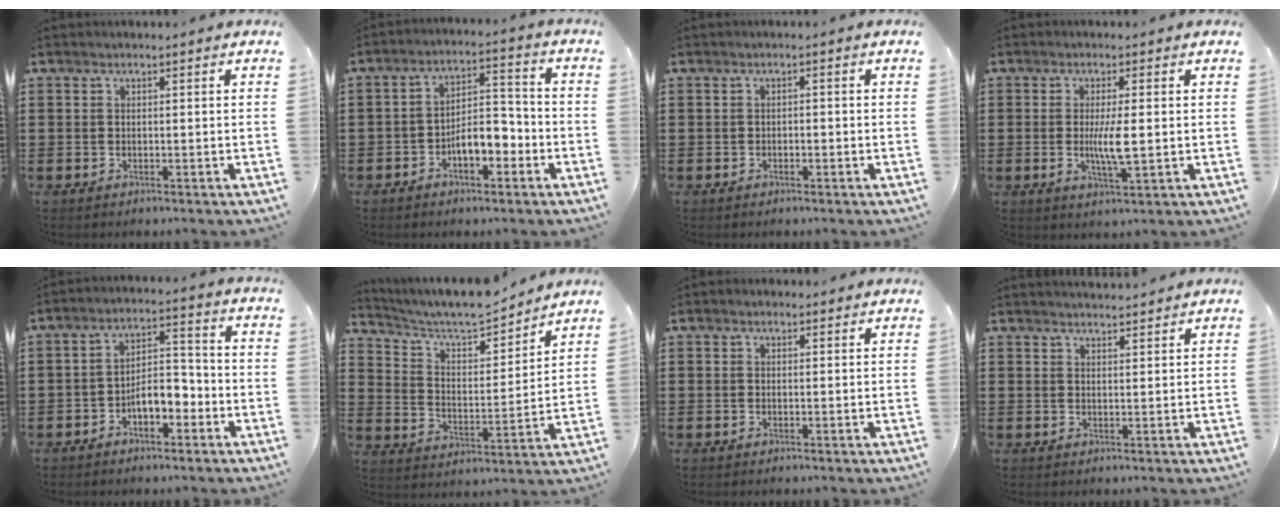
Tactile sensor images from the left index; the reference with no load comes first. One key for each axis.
{"total": 6.7, "fx": -3.4, "fy": 3.2, "fz": 4.8, "tx": -0.080, "ty": 0.013, "tz": -0.068}
{"total": 0.8, "fx": -0.7, "fy": 0.3, "fz": 0.3, "tx": -0.009, "ty": -0.002, "tz": -0.014}
{"total": 5.2, "fx": -0.1, "fy": 0.8, "fz": 5.1, "tx": -0.098, "ty": -0.004, "tz": -0.007}
{"total": 6.0, "fx": -3.2, "fy": 2.9, "fz": 4.2, "tx": -0.071, "ty": 0.011, "tz": -0.064}
{"total": 7.2, "fx": 6.7, "fy": 1.2, "fz": 2.2, "tx": -0.074, "ty": -0.045, "tz": 0.113}
{"total": 0.7, "fx": 0.5, "fy": 0.4, "fz": 0.2, "tx": -0.005, "ty": 0.003, "tz": 0.011}
{"total": 1.9, "fx": 1.9, "fy": 0.0, "fz": 0.1, "tx": -0.006, "ty": -0.002, "tz": 0.037}